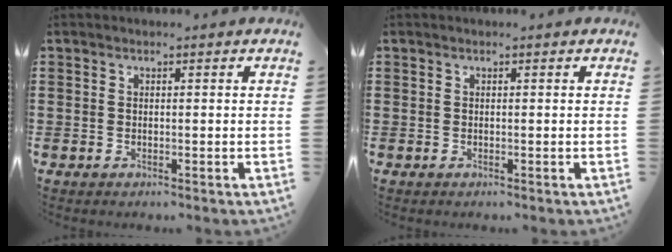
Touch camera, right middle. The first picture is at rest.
{"total": 0.0}